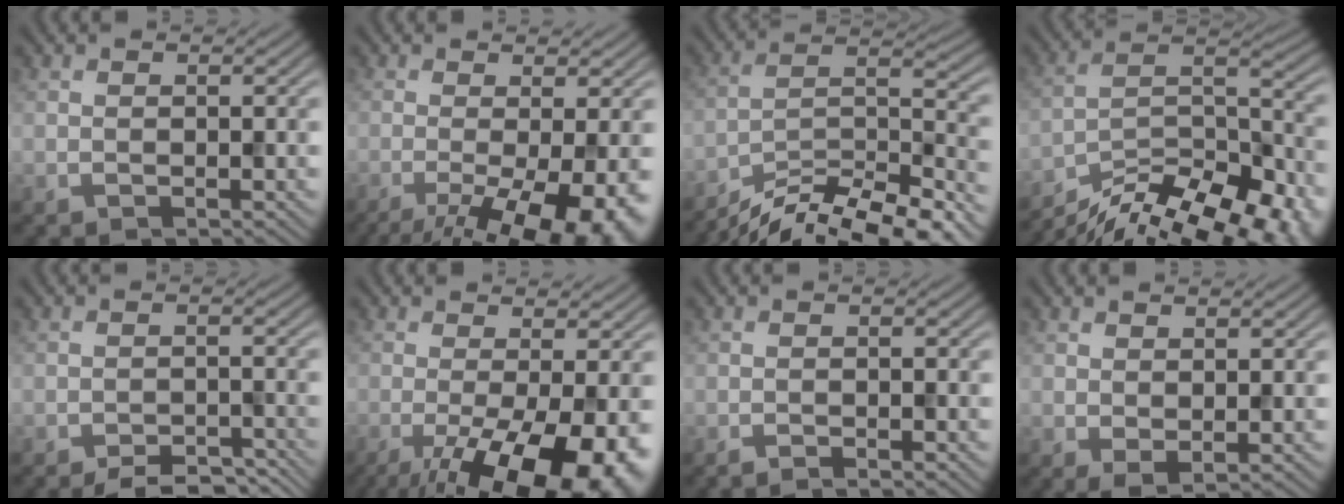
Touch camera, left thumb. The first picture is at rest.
{"total": 11.6, "force": [-5.1, 3.4, 9.8], "torque": [-0.143, -0.015, -0.072]}
{"total": 13.3, "force": [-11.0, 3.1, 6.8], "torque": [-0.129, 0.001, -0.189]}
{"total": 17.7, "force": [-14.8, 5.2, 8.2], "torque": [-0.133, -0.018, -0.221]}
{"total": 4.9, "force": [-4.2, 1.2, 2.2], "torque": [-0.036, 0.001, -0.062]}
{"total": 15.3, "force": [-6.4, 5.0, 13.0], "torque": [-0.202, -0.020, -0.088]}
{"total": 1.4, "force": [-1.1, 0.0, 0.8], "torque": [-0.009, 0.001, -0.023]}
{"total": 1.5, "force": [0.4, 0.8, 1.2], "torque": [-0.027, -0.005, 0.011]}